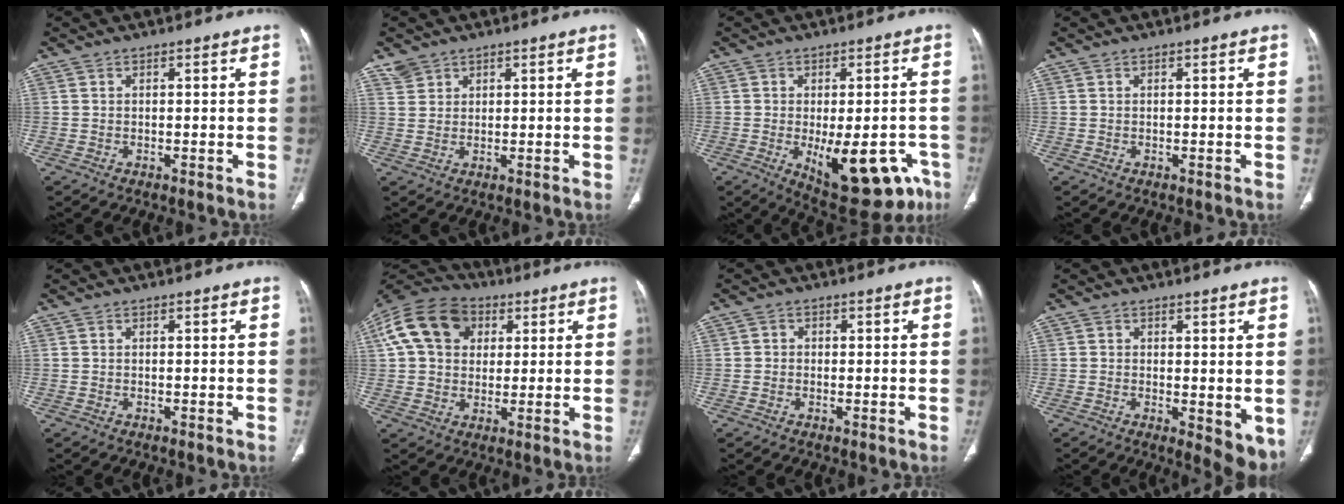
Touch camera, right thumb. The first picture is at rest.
{"total": 2.4, "force": [1.8, 1.6, 0.2], "torque": [0.009, -0.004, 0.031]}
{"total": 16.9, "force": [-6.5, 7.8, 13.5], "torque": [-0.125, 0.010, -0.065]}
{"total": 0.0}
{"total": 0.0}
{"total": 15.2, "force": [4.4, 11.7, 8.7], "torque": [-0.150, 0.014, 0.069]}
{"total": 1.1, "force": [0.0, 1.1, 0.2], "torque": [0.007, 0.004, -0.005]}
{"total": 6.4, "force": [-0.5, 2.8, 5.7], "torque": [-0.064, -0.018, -0.002]}